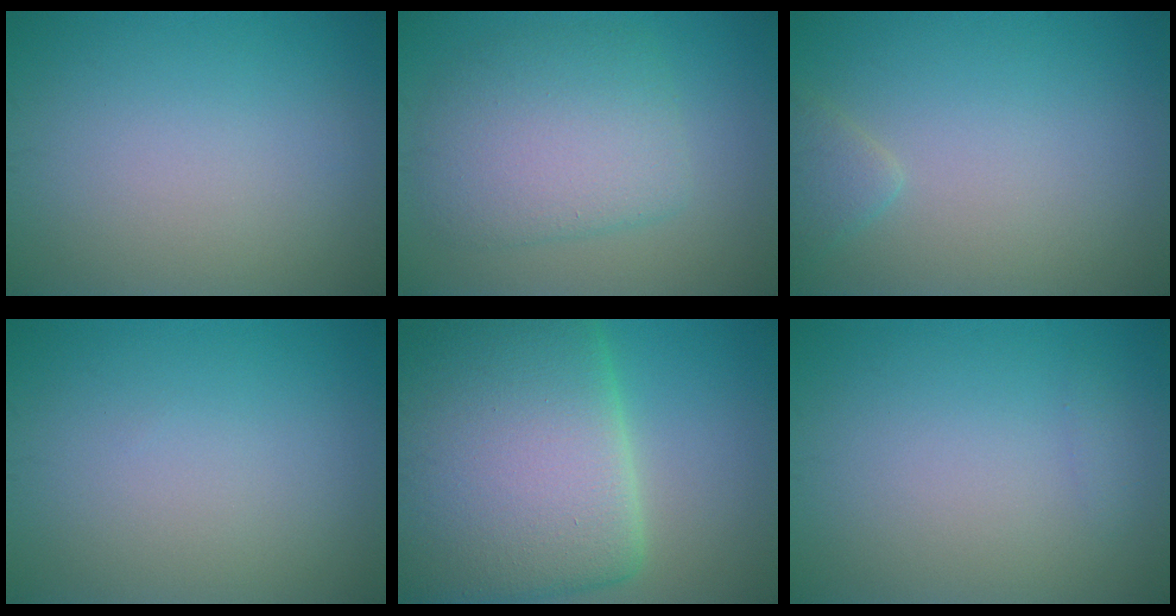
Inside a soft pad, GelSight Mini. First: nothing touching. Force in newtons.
{"total": 6.0, "press": 6.0, "slide": 0.3}
{"total": 1.4, "press": 1.4, "slide": 0.1}
{"total": 0.0}
{"total": 18.4, "press": 18.4, "slide": 0.7}
{"total": 0.5, "press": 0.5, "slide": 0.1}